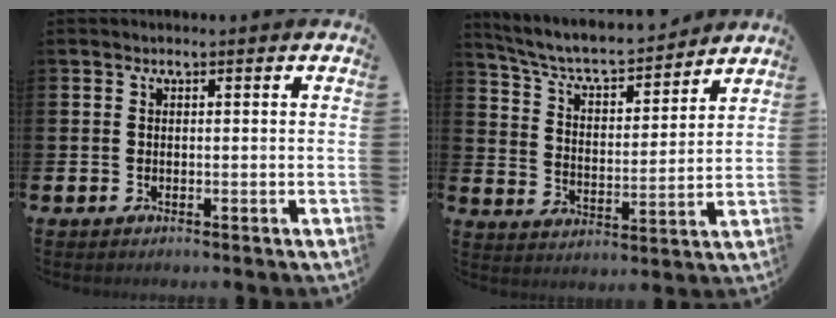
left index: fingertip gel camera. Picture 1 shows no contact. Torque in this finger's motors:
{"motor_torque": [0.01, -0.56, 0.56, 0.19]}